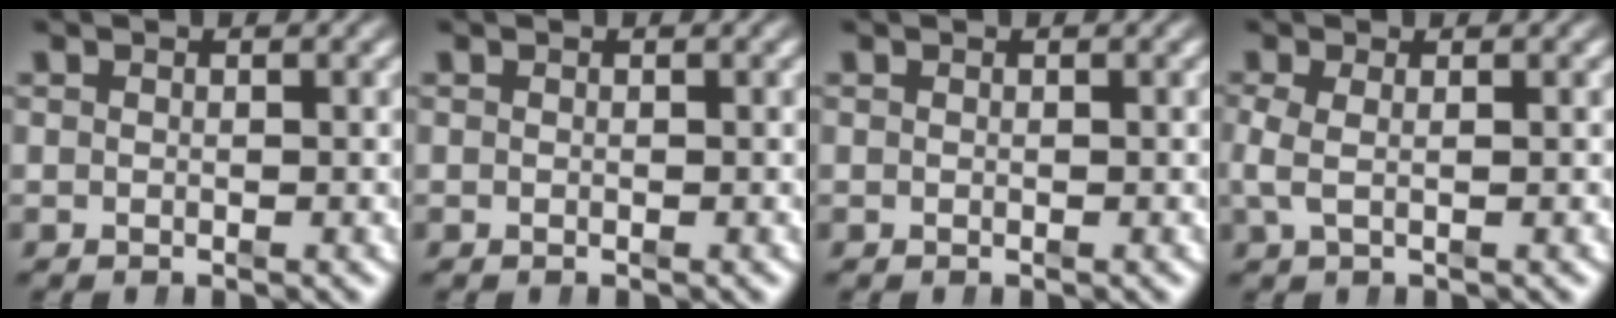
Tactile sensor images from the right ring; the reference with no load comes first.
{"total": 0.0}
{"total": 0.0}
{"total": 2.1, "force": [0.1, 1.0, 1.9], "torque": [-0.052, -0.011, 0.008]}